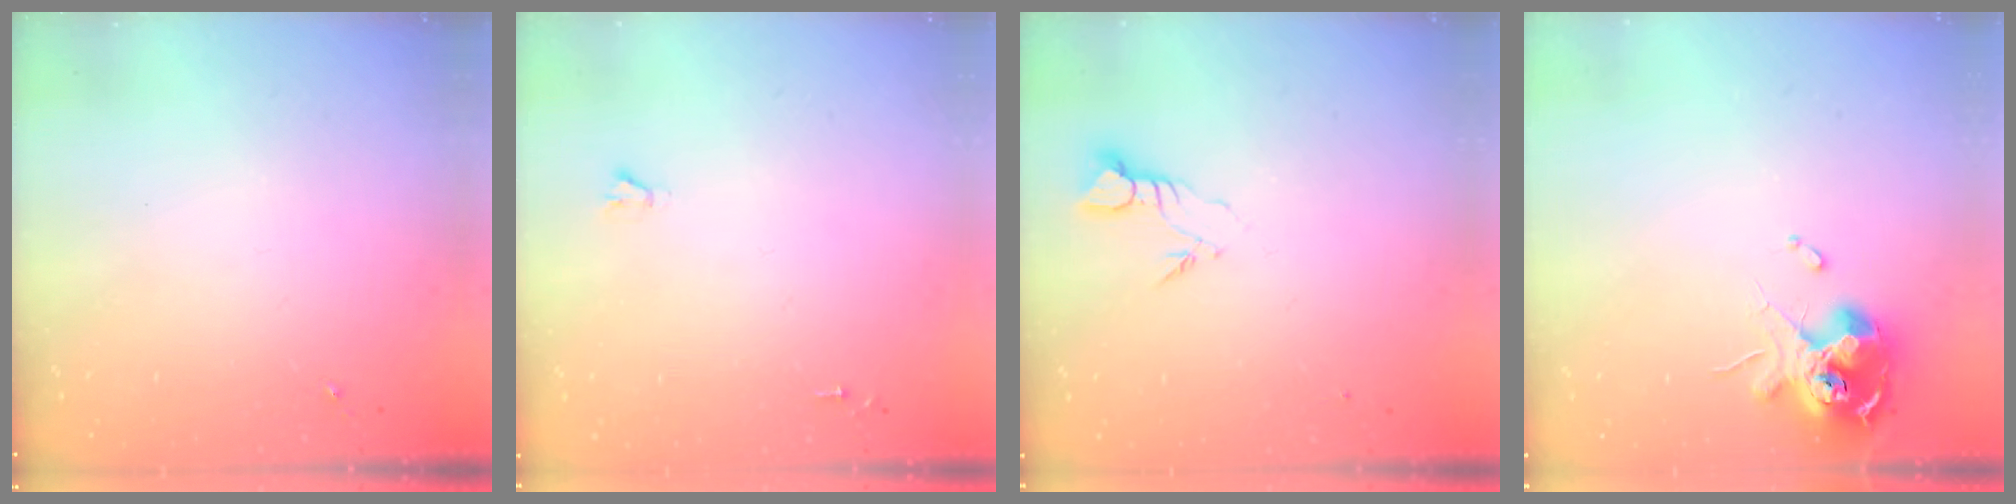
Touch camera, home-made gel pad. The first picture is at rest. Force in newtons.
{"total": 1.6, "press": 1.6, "slide": 0.1}
{"total": 3.7, "press": 3.6, "slide": 0.3}
{"total": 13.2, "press": 13.1, "slide": 1.8}